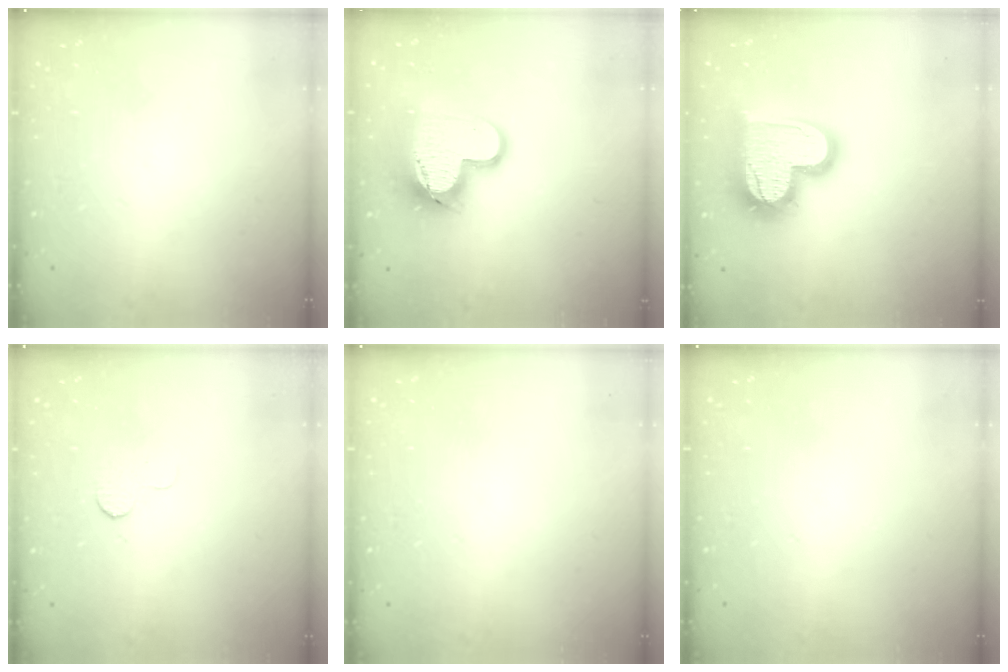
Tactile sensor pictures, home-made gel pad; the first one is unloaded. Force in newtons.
{"total": 15.0, "press": 15.0, "slide": 1.0}
{"total": 20.0, "press": 19.9, "slide": 1.4}
{"total": 3.7, "press": 3.7, "slide": 0.3}
{"total": 0.8, "press": 0.8, "slide": 0.1}
{"total": 0.0}